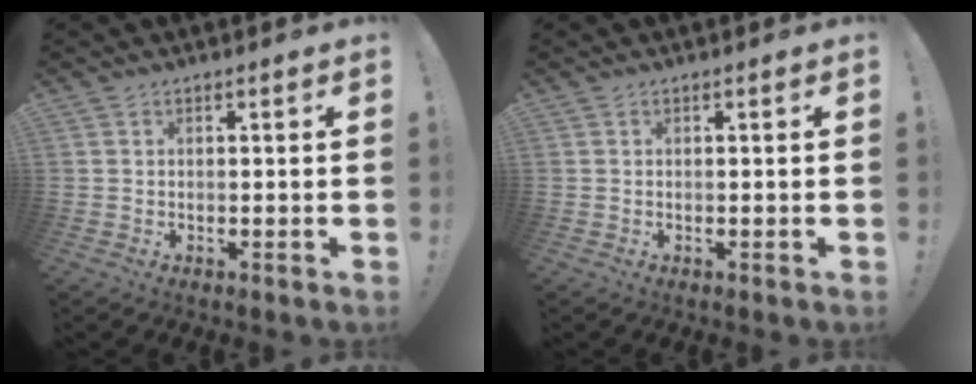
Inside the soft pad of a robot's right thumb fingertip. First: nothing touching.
{"total": 0.0}